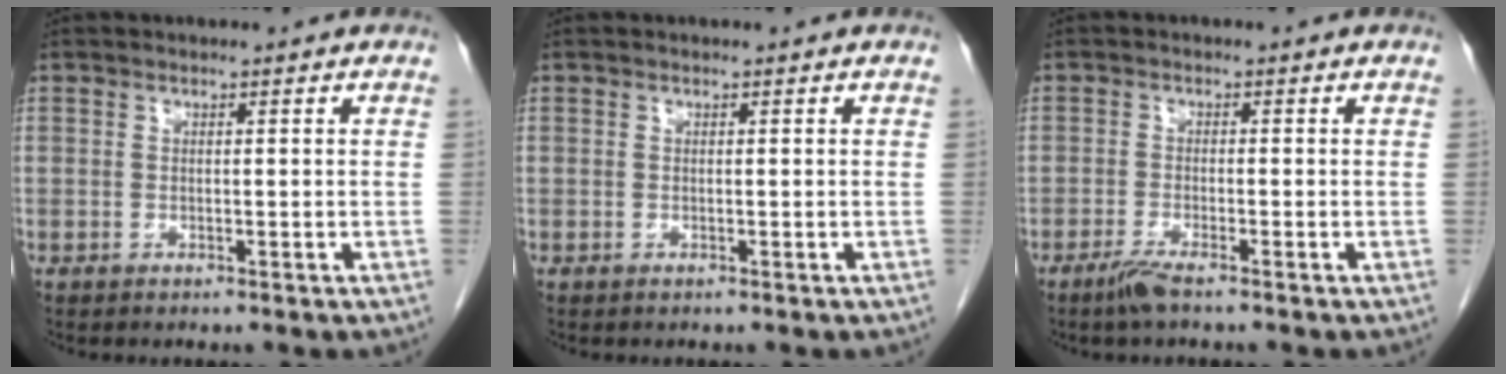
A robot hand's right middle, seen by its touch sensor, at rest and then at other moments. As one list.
[{"total": 0.0}, {"total": 2.6, "force": [-2.0, -0.2, 1.7], "torque": [-0.042, -0.006, -0.043]}]